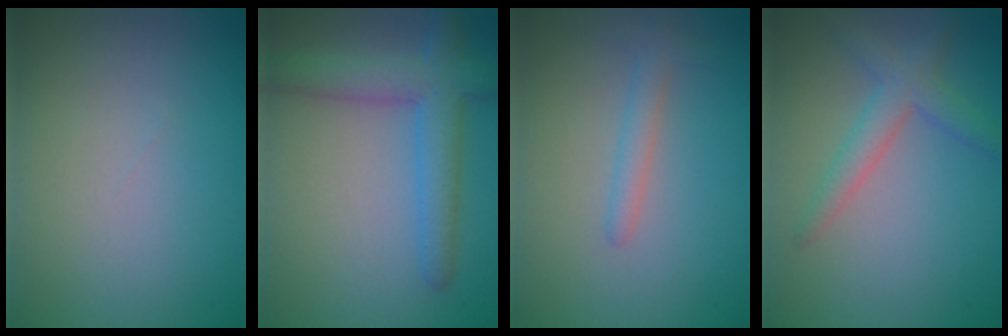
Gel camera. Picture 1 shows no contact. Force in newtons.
{"total": 4.9, "press": 4.9, "slide": 0.3}
{"total": 1.7, "press": 1.7, "slide": 0.1}
{"total": 2.9, "press": 2.9, "slide": 0.1}